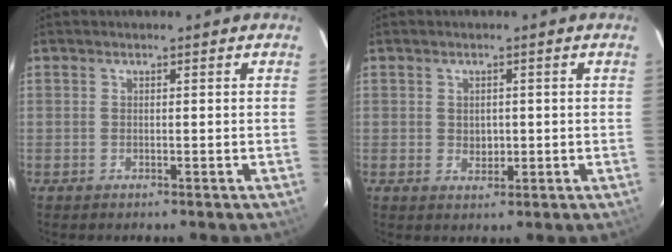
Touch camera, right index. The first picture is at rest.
{"total": 2.5, "force": [0.0, 2.1, 1.4], "torque": [-0.020, 0.000, 0.003]}